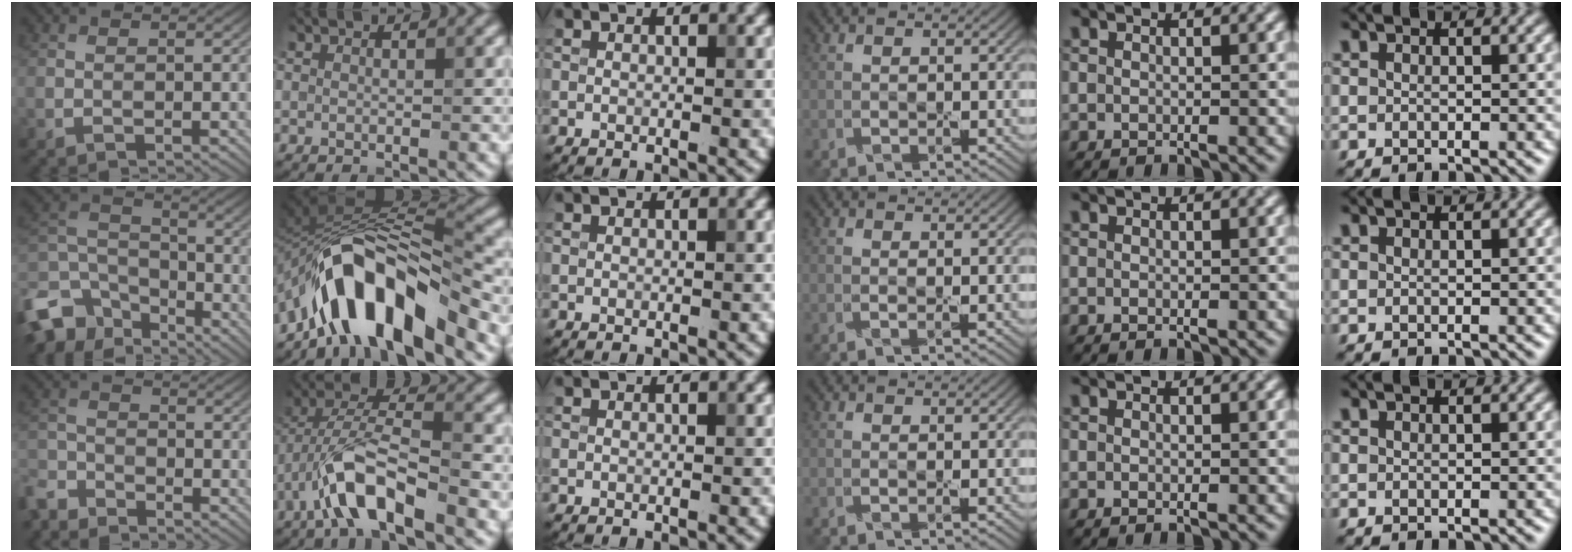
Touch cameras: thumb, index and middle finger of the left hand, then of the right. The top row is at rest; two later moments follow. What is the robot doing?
{"motion": "peel", "object": "aluminum foil"}